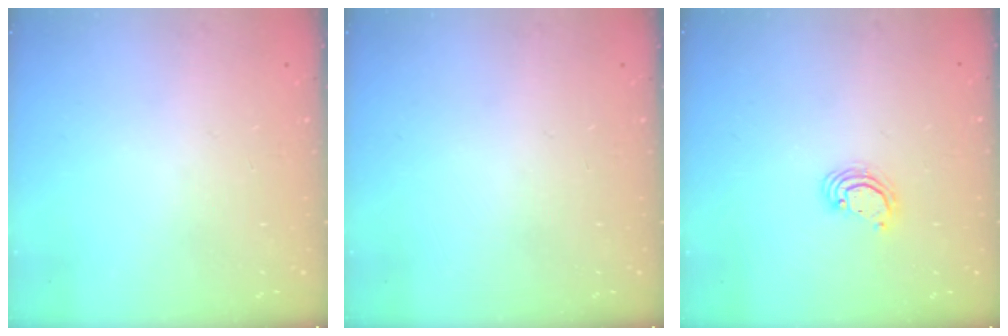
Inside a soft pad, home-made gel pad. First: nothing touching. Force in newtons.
{"total": 0.0}
{"total": 3.0, "press": 3.0, "slide": 0.3}